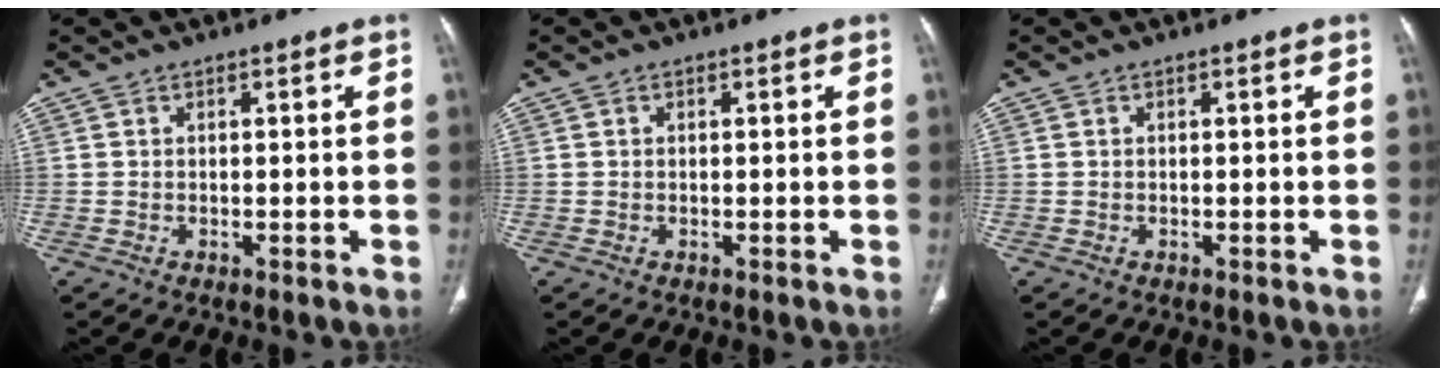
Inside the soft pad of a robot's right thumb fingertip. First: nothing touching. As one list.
[{"total": 0.0}, {"total": 0.0}]